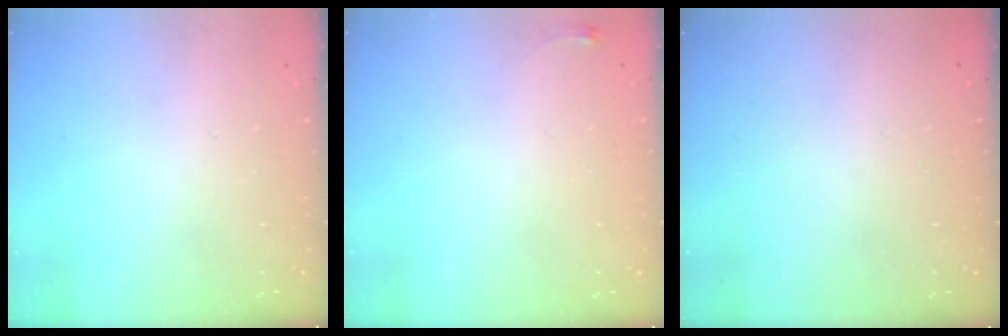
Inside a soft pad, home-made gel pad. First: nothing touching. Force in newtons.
{"total": 2.6, "press": 2.6, "slide": 0.6}
{"total": 0.0}